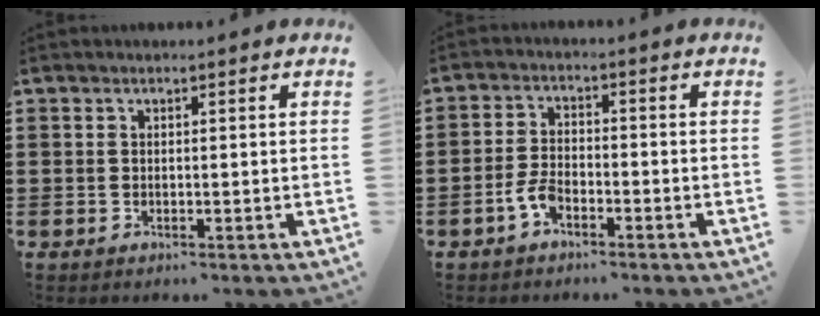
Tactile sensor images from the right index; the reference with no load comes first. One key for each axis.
{"total": 3.6, "fx": -2.2, "fy": 1.4, "fz": 2.5, "tx": -0.067, "ty": -0.005, "tz": -0.045}